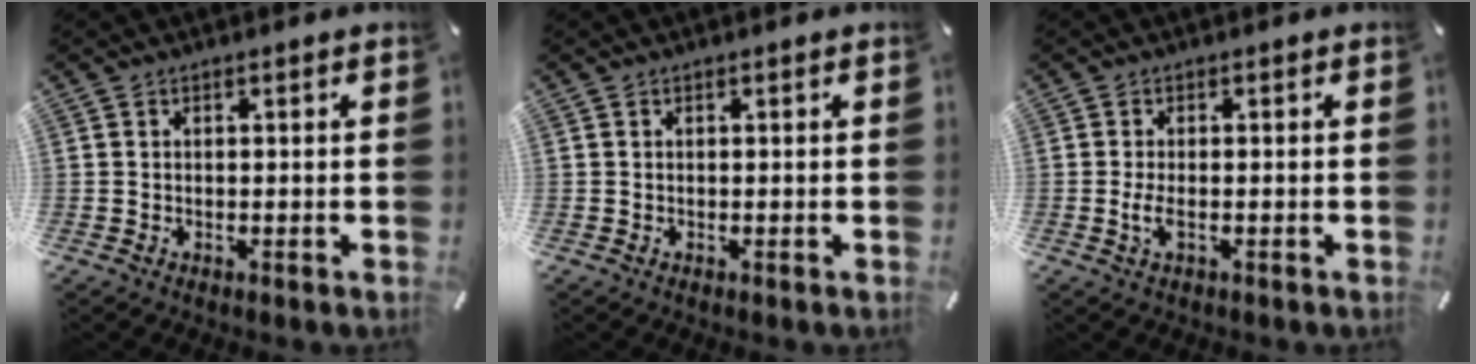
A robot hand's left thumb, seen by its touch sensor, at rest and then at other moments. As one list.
[{"total": 0.0}, {"total": 3.0, "force": [-0.7, 0.9, 2.8], "torque": [-0.060, -0.004, -0.016]}]